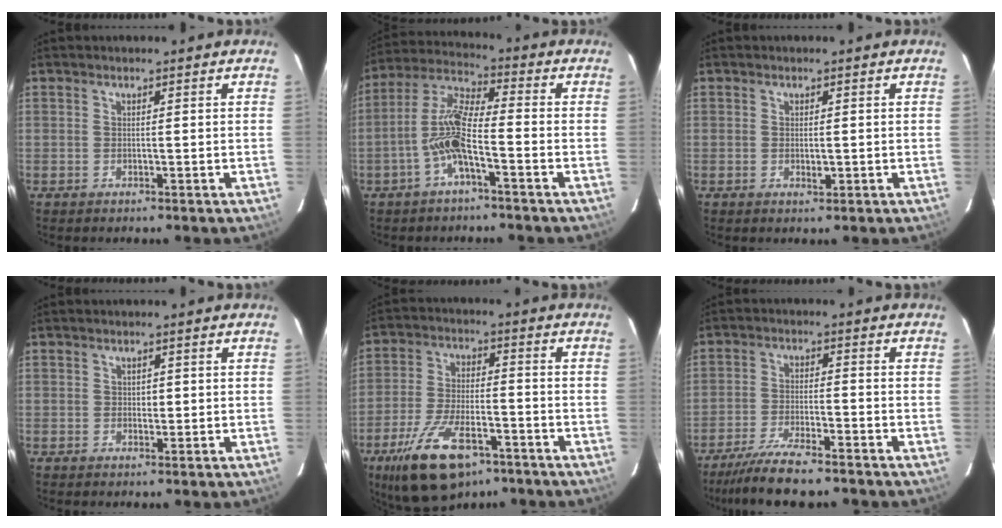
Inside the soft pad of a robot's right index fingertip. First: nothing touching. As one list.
[{"total": 9.2, "force": [-3.1, 1.5, 8.6], "torque": [-0.183, 0.017, -0.065]}, {"total": 1.3, "force": [-0.2, 0.5, 1.1], "torque": [-0.020, -0.003, -0.001]}, {"total": 1.1, "force": [0.1, 0.8, 0.7], "torque": [-0.008, 0.001, 0.001]}, {"total": 13.9, "force": [-8.4, 5.3, 9.7], "torque": [-0.194, -0.013, -0.142]}, {"total": 9.2, "force": [-7.7, 0.6, 5.0], "torque": [-0.083, -0.025, -0.130]}]